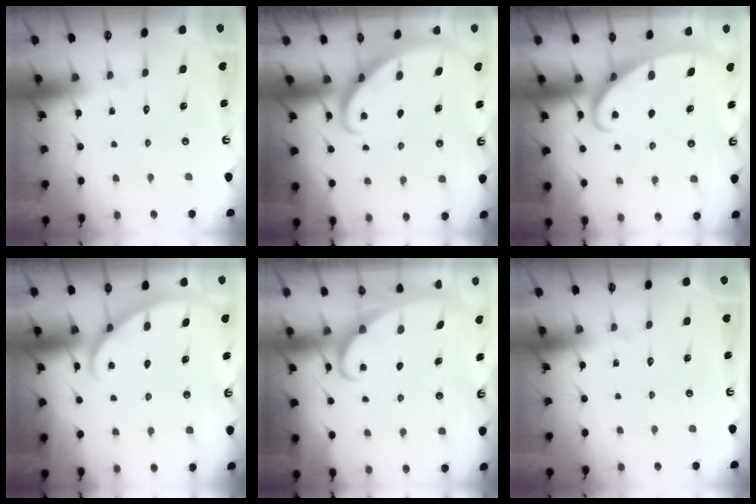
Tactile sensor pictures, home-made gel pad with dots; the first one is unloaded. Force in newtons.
{"total": 2.7, "press": 2.7, "slide": 0.2}
{"total": 2.4, "press": 2.4, "slide": 0.4}
{"total": 1.9, "press": 1.9, "slide": 0.2}
{"total": 2.4, "press": 2.4, "slide": 0.3}
{"total": 0.0}